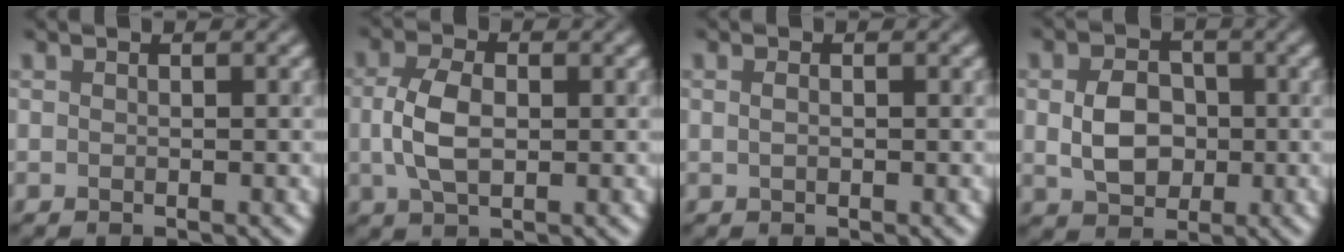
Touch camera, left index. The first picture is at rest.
{"total": 4.1, "force": [0.0, 2.4, 3.3], "torque": [-0.076, 0.002, 0.000]}
{"total": 0.6, "force": [0.1, 0.3, 0.5], "torque": [-0.012, 0.001, 0.002]}
{"total": 4.4, "force": [-0.1, 3.3, 2.9], "torque": [-0.059, -0.003, -0.003]}